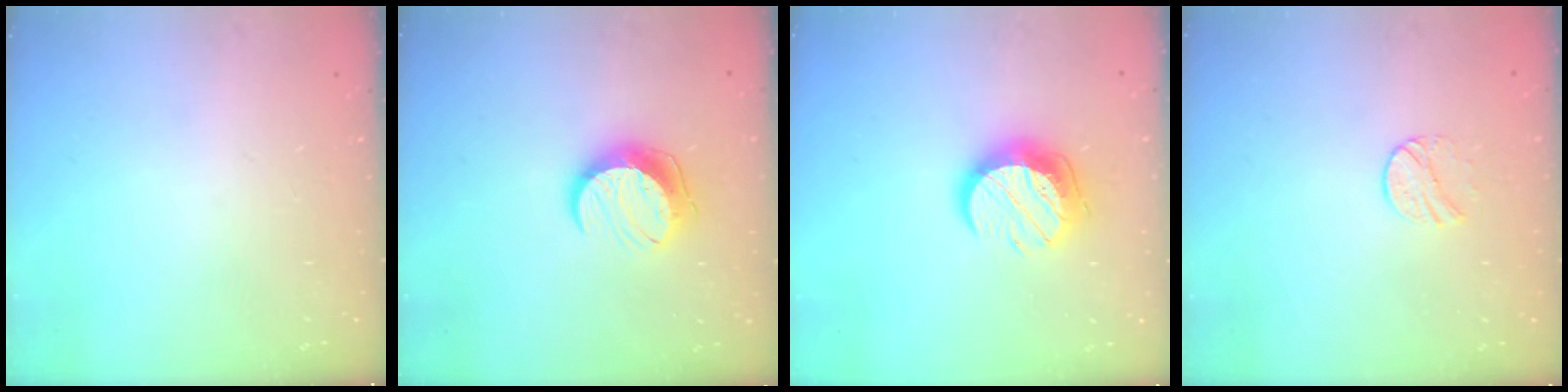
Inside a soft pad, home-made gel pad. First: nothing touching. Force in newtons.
{"total": 10.8, "press": 10.8, "slide": 0.5}
{"total": 12.4, "press": 12.4, "slide": 0.8}
{"total": 7.3, "press": 7.3, "slide": 0.6}